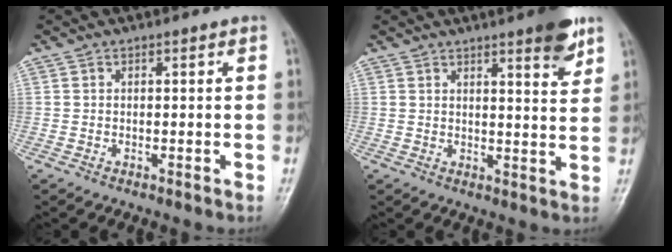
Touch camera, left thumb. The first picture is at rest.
{"total": 7.2, "force": [4.4, 1.5, 5.4], "torque": [-0.057, -0.025, 0.057]}